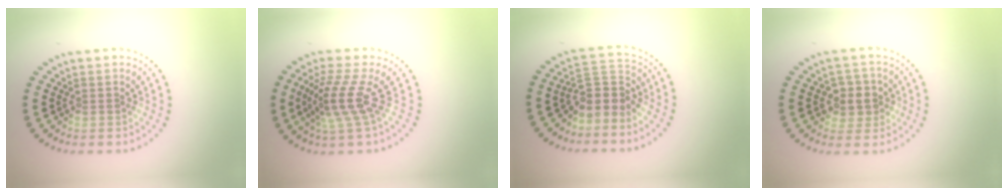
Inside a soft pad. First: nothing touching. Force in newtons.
{"total": 3.7, "press": 2.7, "slide": 2.6}
{"total": 3.1, "press": 2.4, "slide": 2.0}
{"total": 2.6, "press": 2.5, "slide": 0.9}